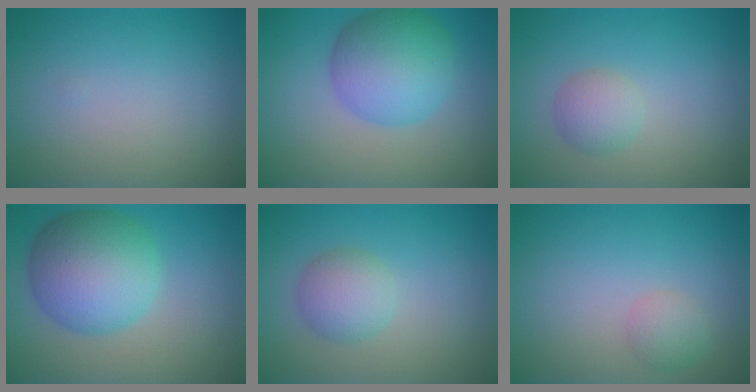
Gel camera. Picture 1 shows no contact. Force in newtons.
{"total": 6.9, "press": 6.9, "slide": 0.2}
{"total": 2.0, "press": 2.0, "slide": 0.1}
{"total": 8.4, "press": 8.4, "slide": 0.3}
{"total": 2.9, "press": 2.9, "slide": 0.0}
{"total": 1.5, "press": 1.5, "slide": 0.1}